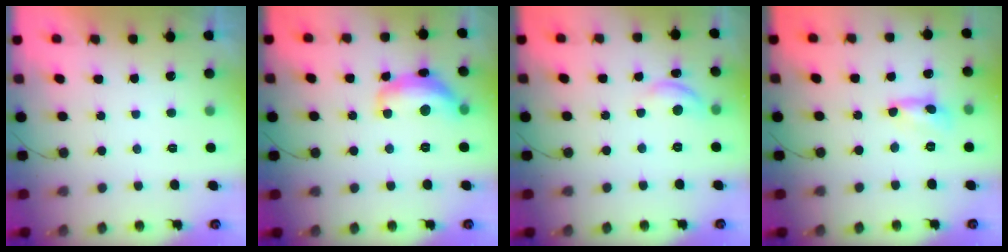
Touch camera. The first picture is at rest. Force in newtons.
{"total": 14.2, "press": 14.2, "slide": 1.0}
{"total": 7.6, "press": 7.6, "slide": 0.7}
{"total": 1.8, "press": 1.8, "slide": 0.2}